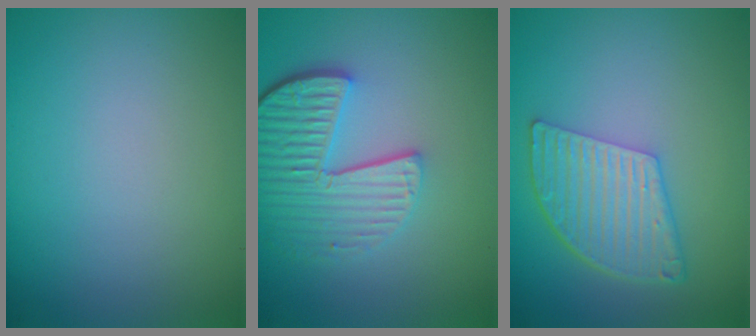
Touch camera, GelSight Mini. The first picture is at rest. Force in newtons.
{"total": 5.5, "press": 4.1, "slide": 3.6}
{"total": 5.4, "press": 3.9, "slide": 3.7}